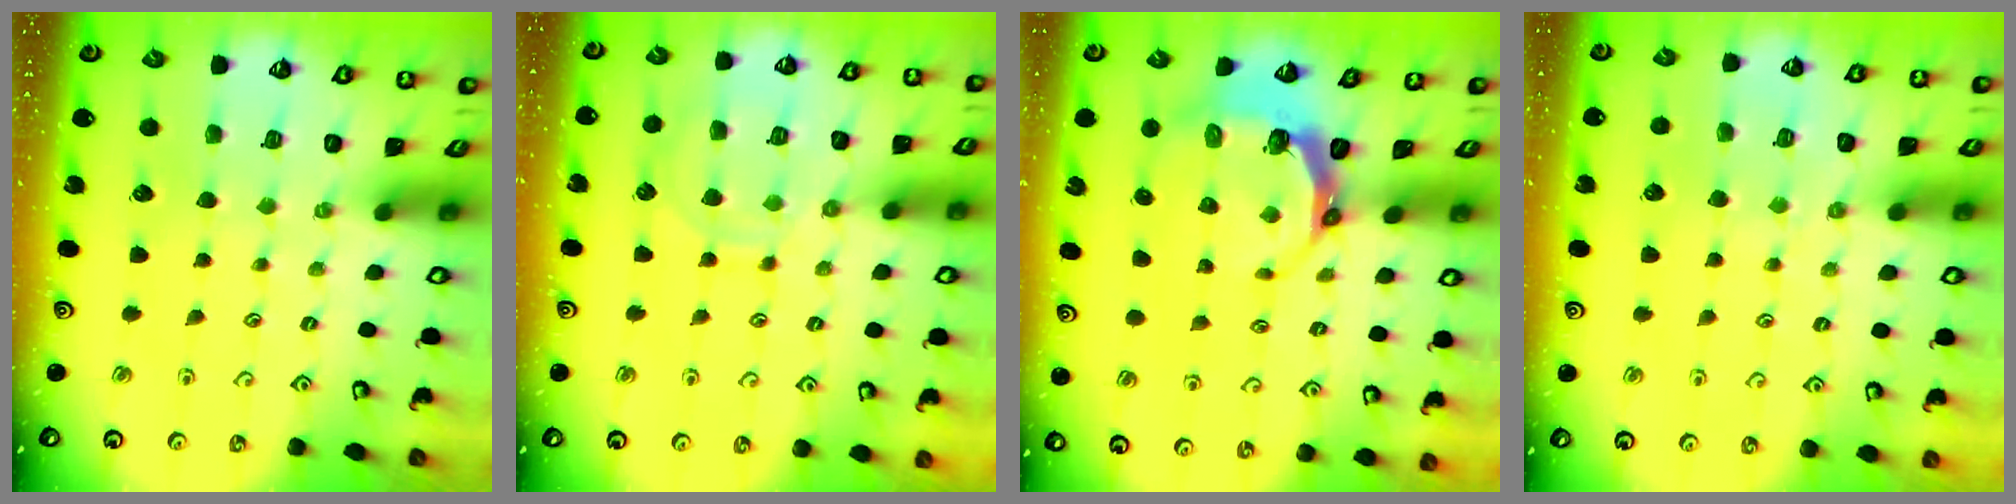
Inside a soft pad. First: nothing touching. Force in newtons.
{"total": 10.7, "press": 10.7, "slide": 1.0}
{"total": 6.8, "press": 5.7, "slide": 3.8}
{"total": 4.1, "press": 4.1, "slide": 0.4}